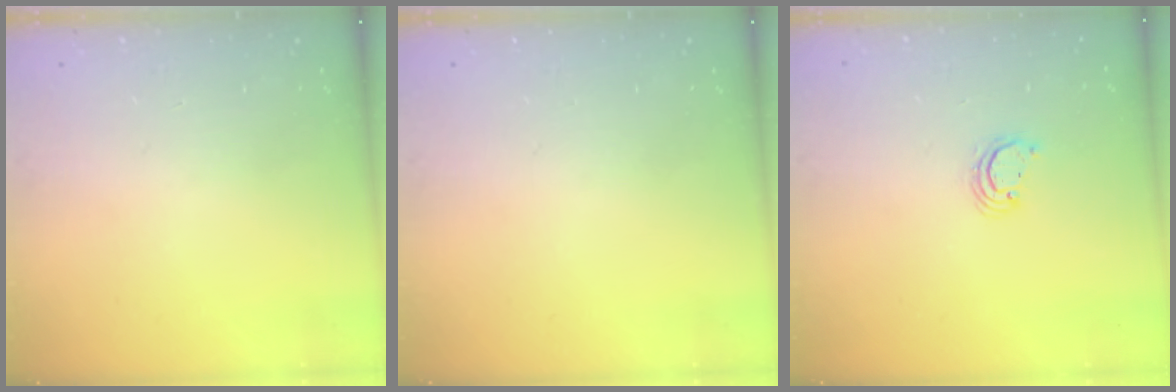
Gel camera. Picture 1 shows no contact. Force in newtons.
{"total": 0.0}
{"total": 2.8, "press": 2.8, "slide": 0.2}